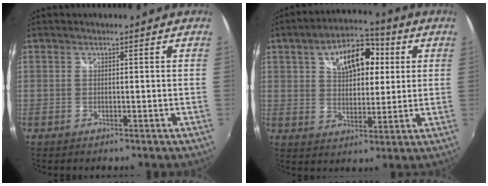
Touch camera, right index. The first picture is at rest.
{"total": 13.5, "force": [4.6, 7.9, 10.0], "torque": [-0.162, 0.037, 0.074]}